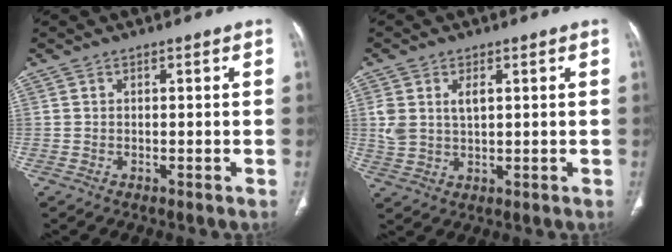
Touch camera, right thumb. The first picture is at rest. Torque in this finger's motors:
{"motor_torque": [0.08, 0.03, 0.36, 0.62, 0.09]}